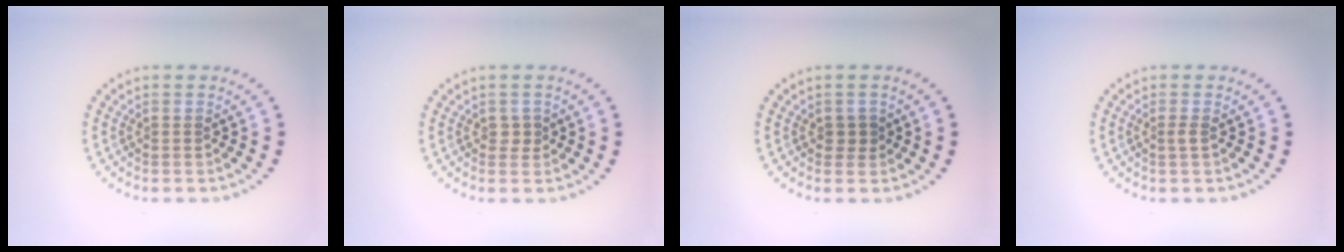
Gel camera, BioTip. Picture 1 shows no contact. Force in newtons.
{"total": 0.9, "press": 0.8, "slide": 0.3}
{"total": 1.2, "press": 1.1, "slide": 0.3}
{"total": 0.7, "press": 0.4, "slide": 0.6}